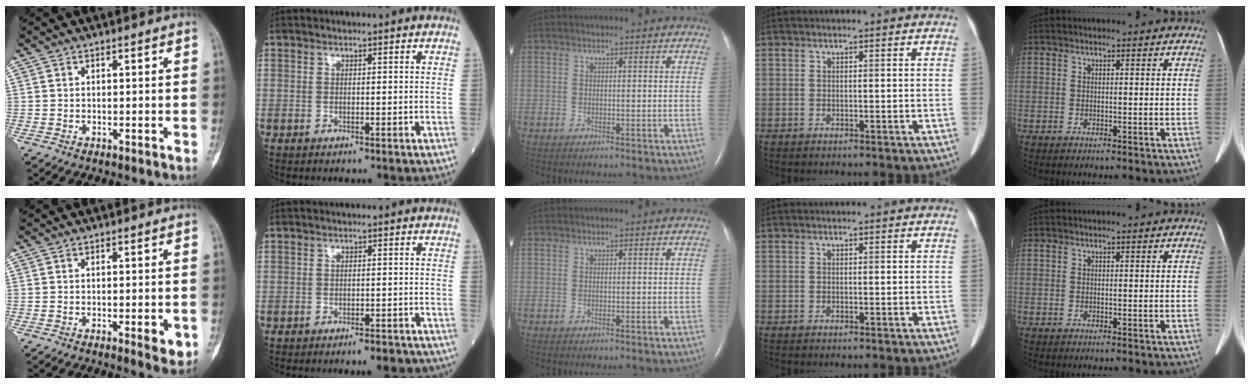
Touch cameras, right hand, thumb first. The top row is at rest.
{"thumb": {"total": 4.0, "force": [-1.2, 1.2, 3.6], "torque": [-0.036, -0.005, -0.012]}, "index": {"total": 3.0, "force": [-2.6, 1.0, 1.2], "torque": [-0.011, 0.002, -0.032]}}